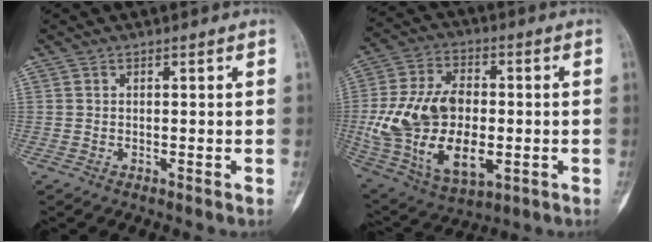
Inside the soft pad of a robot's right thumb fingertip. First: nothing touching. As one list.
[{"total": 22.0, "force": [-1.6, 13.1, 17.6], "torque": [-0.334, 0.001, -0.012]}]